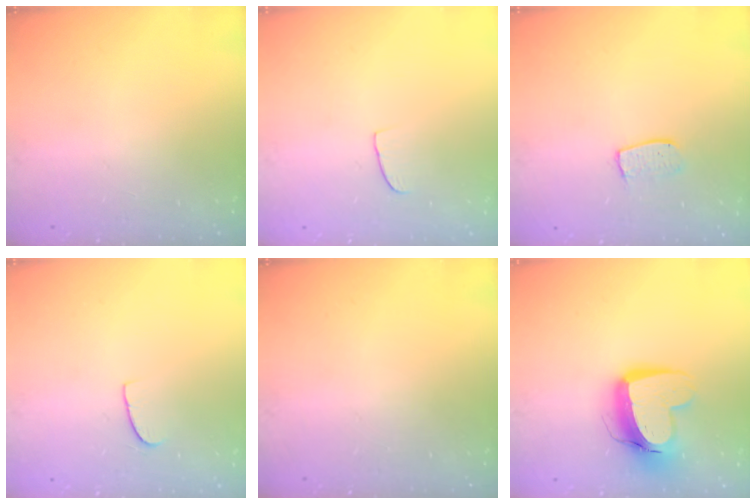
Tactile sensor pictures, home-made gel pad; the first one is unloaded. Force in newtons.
{"total": 3.2, "press": 3.1, "slide": 0.3}
{"total": 6.3, "press": 6.2, "slide": 0.5}
{"total": 5.4, "press": 5.4, "slide": 0.4}
{"total": 0.0}
{"total": 13.5, "press": 13.4, "slide": 1.4}